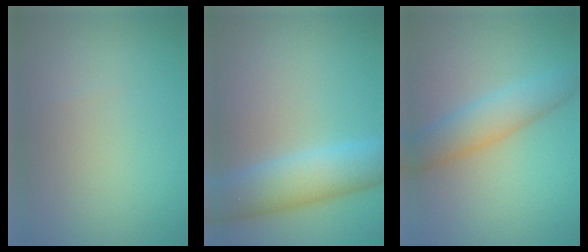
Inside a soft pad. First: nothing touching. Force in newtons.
{"total": 6.6, "press": 6.5, "slide": 0.2}
{"total": 4.5, "press": 4.5, "slide": 0.1}